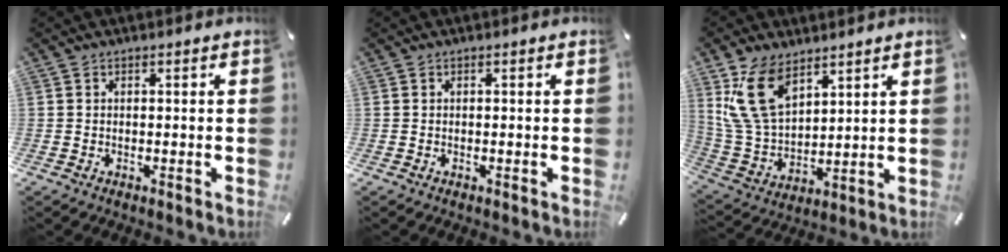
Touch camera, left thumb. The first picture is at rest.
{"total": 0.0}
{"total": 14.1, "force": [8.1, 8.4, 8.0], "torque": [-0.212, -0.029, 0.153]}